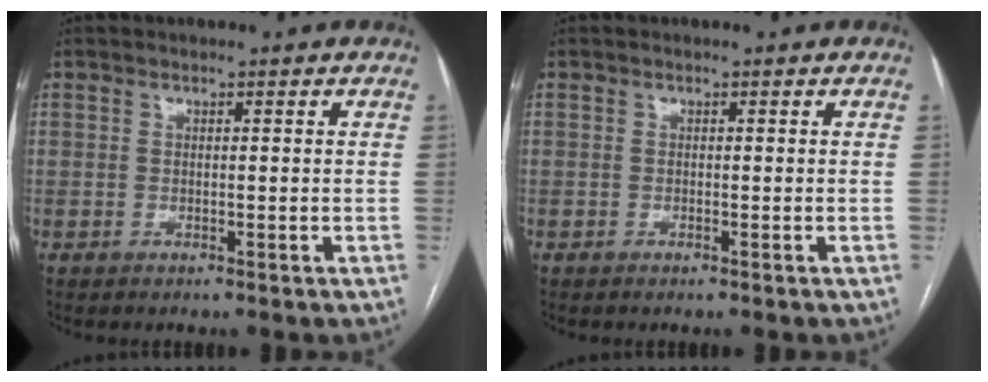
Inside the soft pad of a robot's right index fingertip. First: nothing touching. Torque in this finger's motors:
{"motor_torque": [-0.09, -0.07, 0.06, 0.01]}